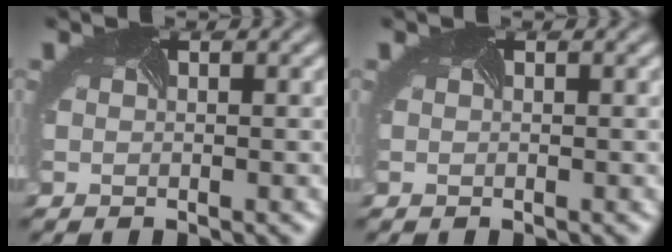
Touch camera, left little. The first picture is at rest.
{"total": 0.0}